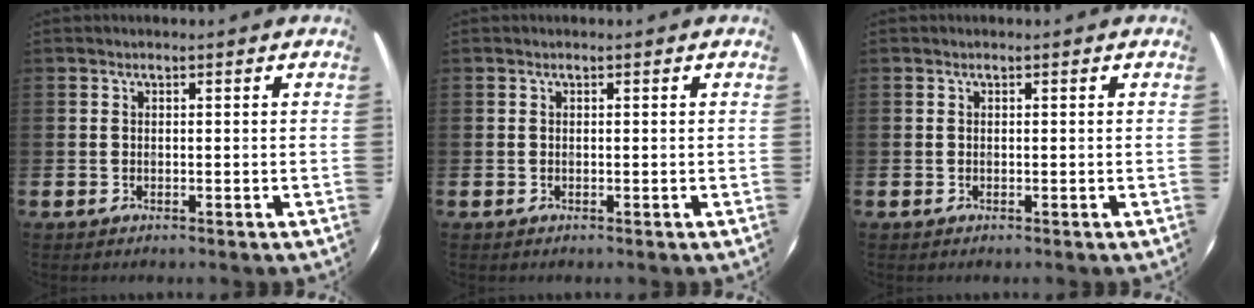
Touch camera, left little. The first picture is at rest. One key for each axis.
{"total": 0.0}
{"total": 0.0}